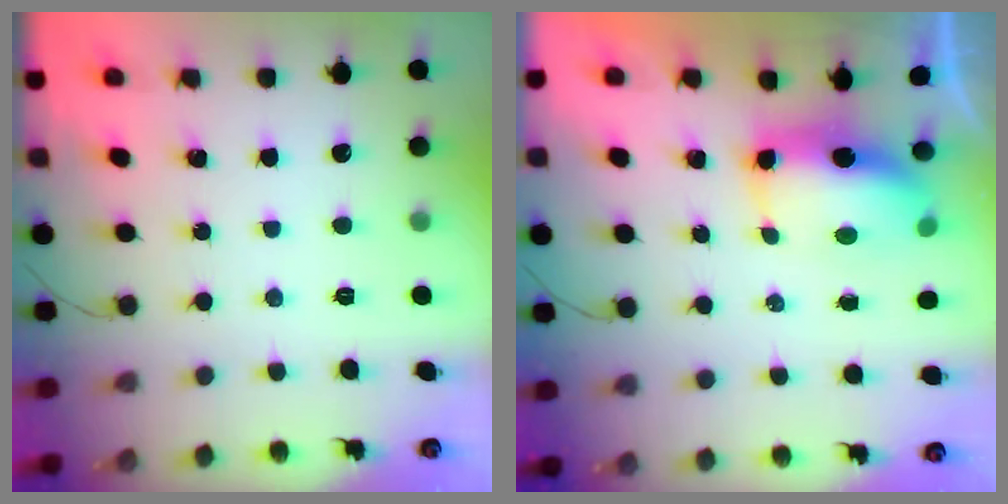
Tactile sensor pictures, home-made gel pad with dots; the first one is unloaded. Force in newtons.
{"total": 8.8, "press": 8.7, "slide": 1.4}